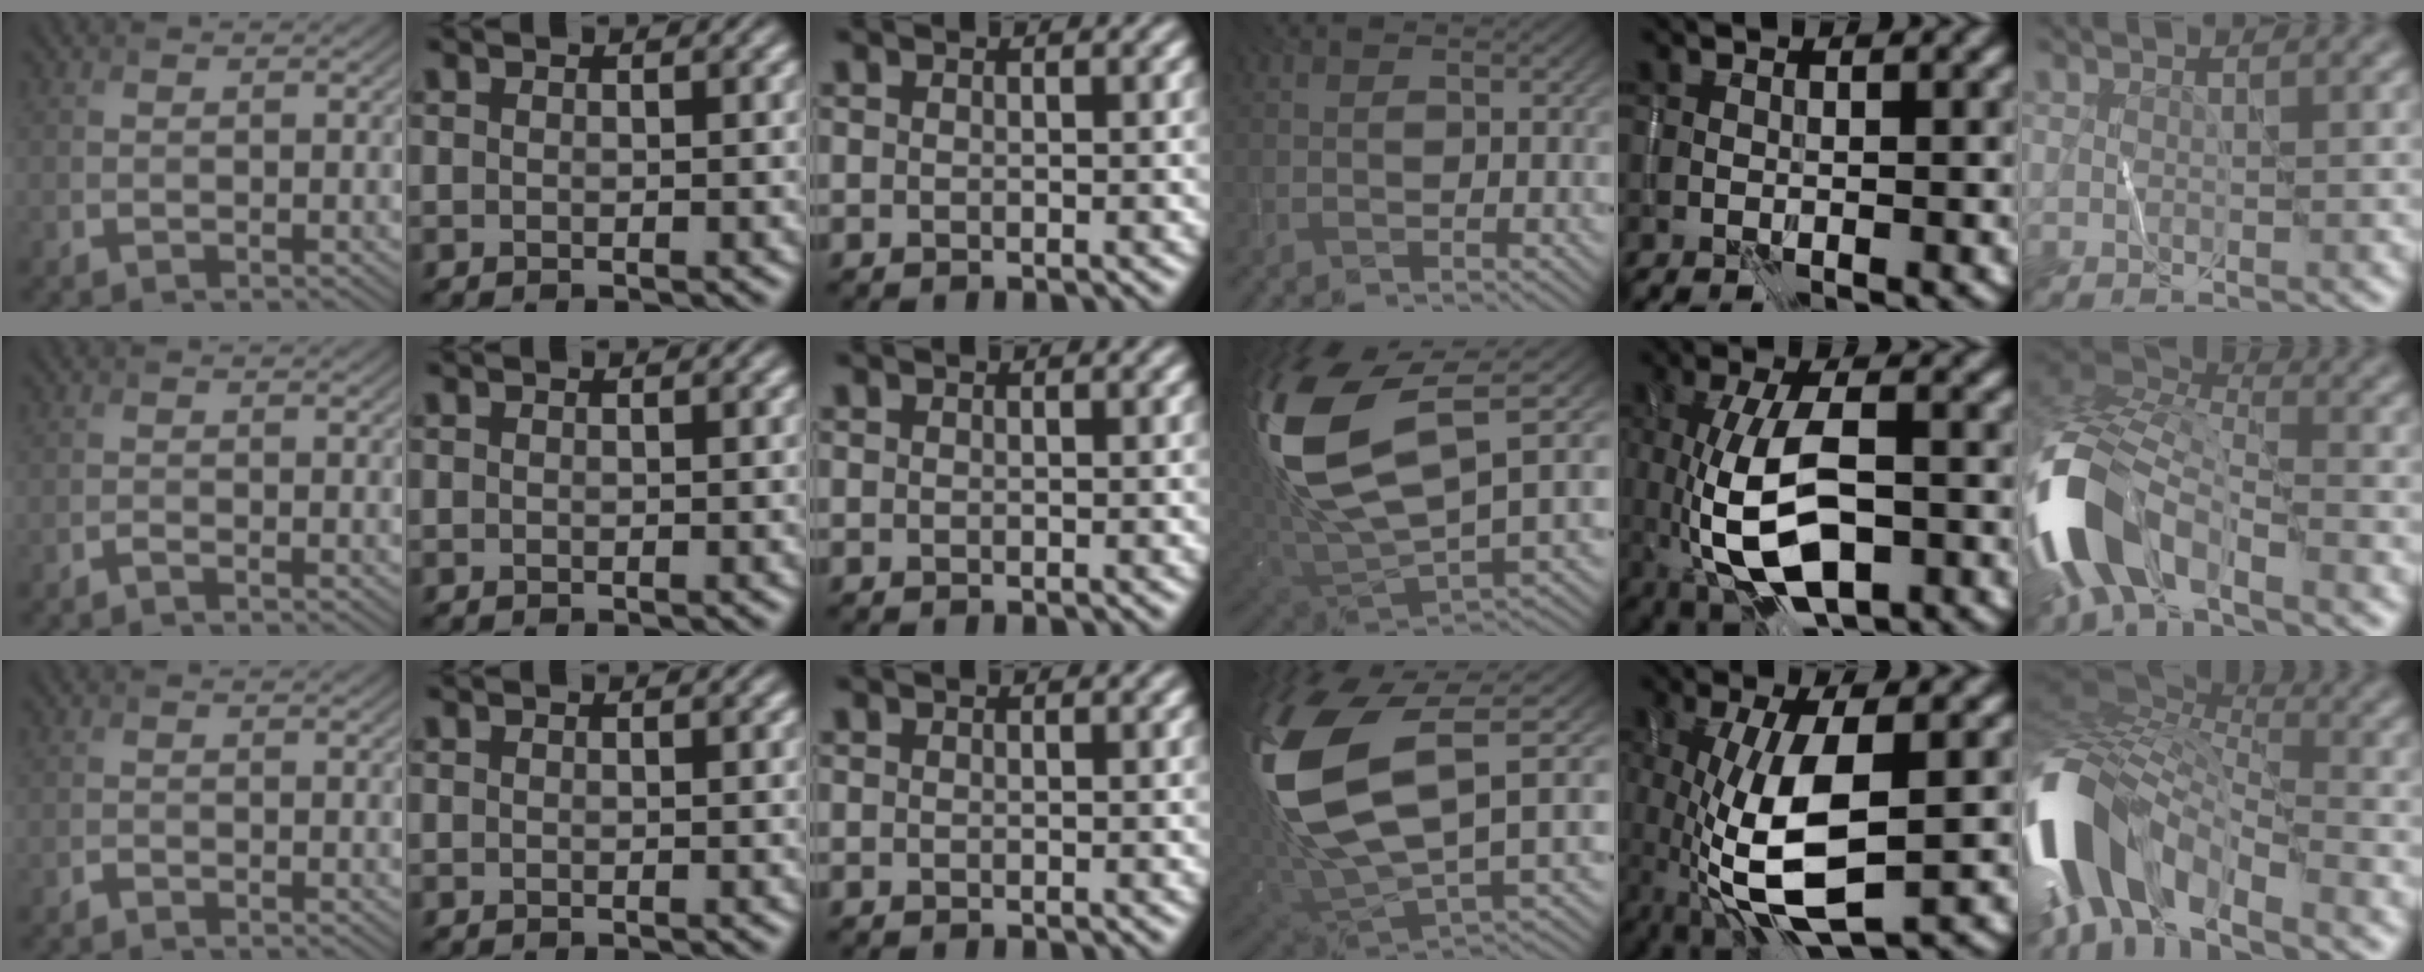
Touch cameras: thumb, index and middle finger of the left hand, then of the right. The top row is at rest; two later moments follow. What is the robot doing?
{"motion": "wipe", "object": "whiteboard"}